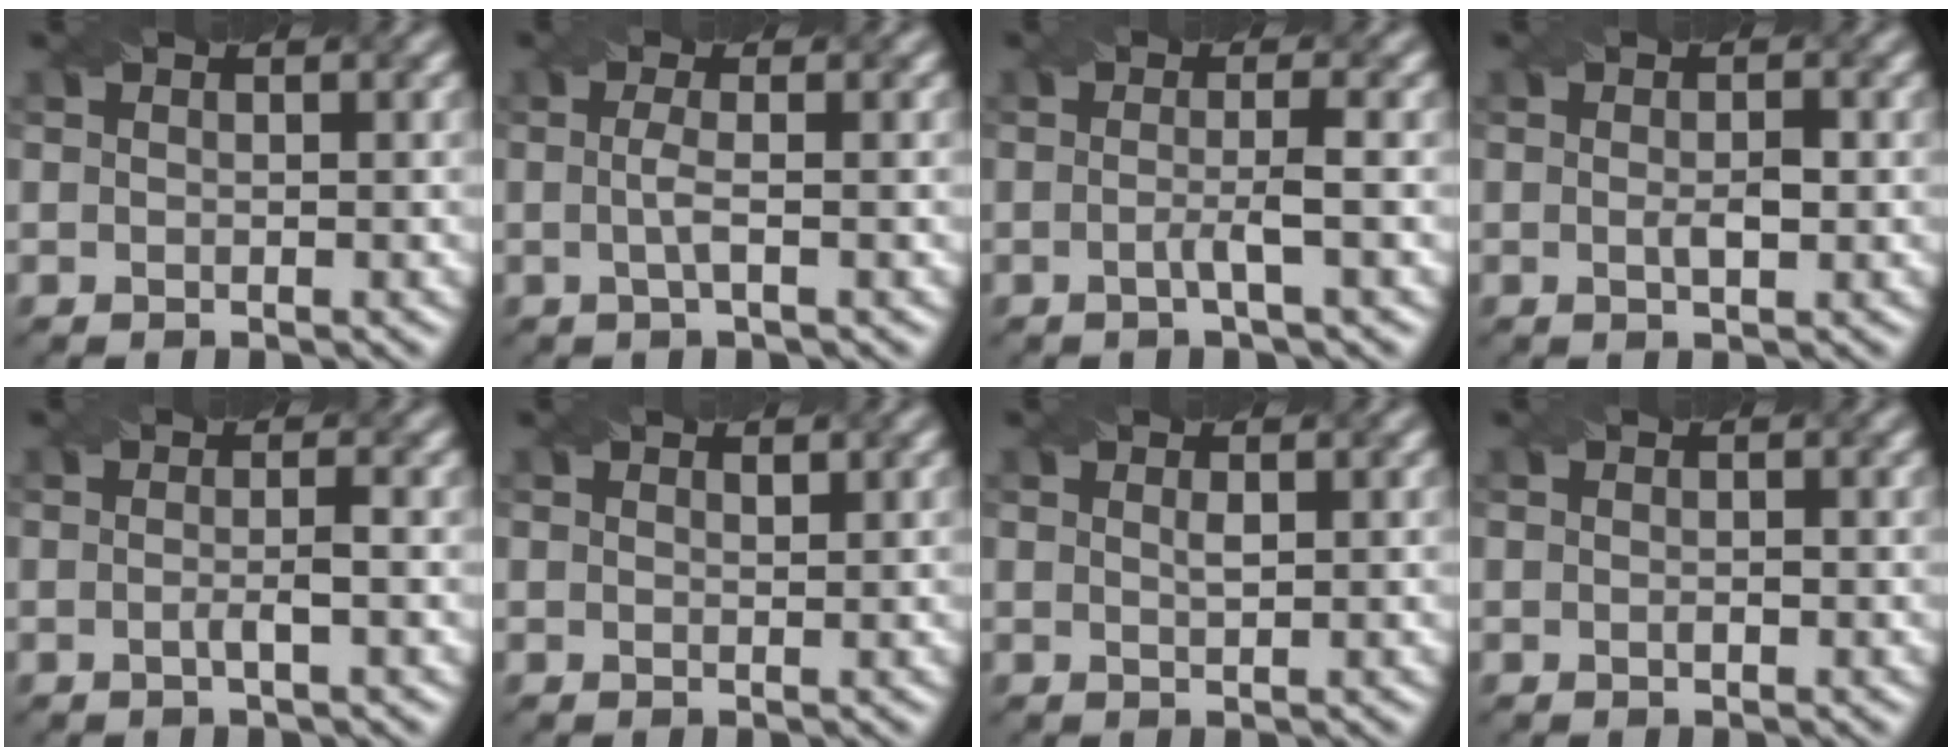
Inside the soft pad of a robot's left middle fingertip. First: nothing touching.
{"total": 1.9, "force": [-0.3, 0.5, 1.8], "torque": [-0.037, -0.001, -0.007]}
{"total": 2.3, "force": [-0.5, 0.3, 2.2], "torque": [-0.042, -0.006, -0.012]}
{"total": 1.7, "force": [-0.2, 0.4, 1.7], "torque": [-0.032, -0.001, -0.003]}
{"total": 1.8, "force": [-0.4, 0.3, 1.7], "torque": [-0.031, -0.005, -0.009]}
{"total": 0.5, "force": [0.4, 0.2, 0.2], "torque": [-0.006, -0.004, 0.009]}
{"total": 0.8, "force": [0.2, 0.2, 0.7], "torque": [-0.015, 0.001, 0.006]}
{"total": 0.6, "force": [-0.3, 0.2, 0.5], "torque": [-0.013, -0.001, -0.003]}